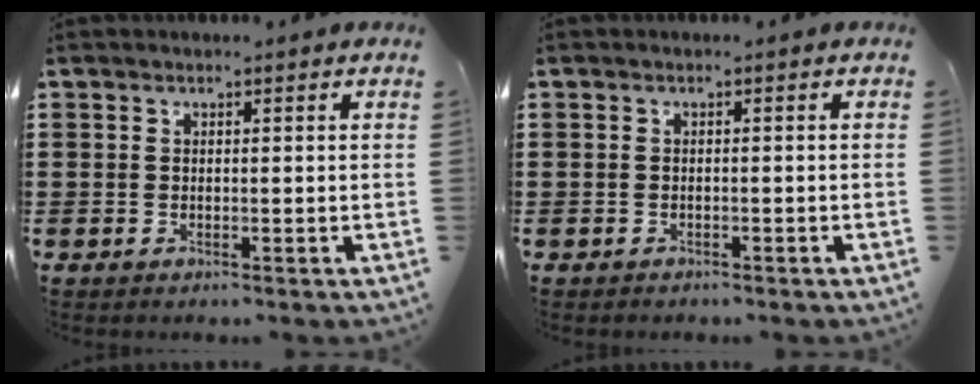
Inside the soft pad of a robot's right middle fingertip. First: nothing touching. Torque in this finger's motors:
{"motor_torque": [-0.50, 0.30, -0.05, -0.03]}